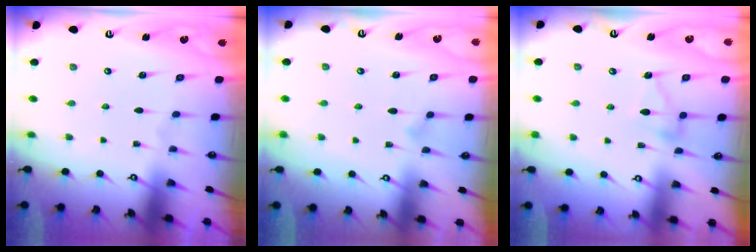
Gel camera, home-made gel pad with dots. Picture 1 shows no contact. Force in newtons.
{"total": 6.8, "press": 6.8, "slide": 0.4}
{"total": 7.4, "press": 7.4, "slide": 0.5}